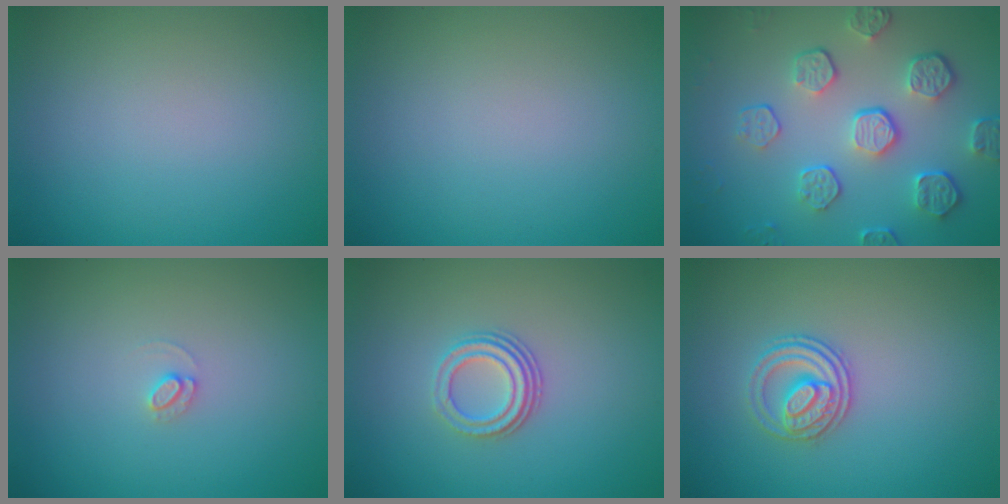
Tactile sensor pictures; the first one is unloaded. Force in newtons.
{"total": 0.0}
{"total": 5.7, "press": 4.2, "slide": 3.9}
{"total": 0.9, "press": 0.9, "slide": 0.1}
{"total": 3.0, "press": 2.2, "slide": 2.0}
{"total": 2.8, "press": 2.6, "slide": 1.1}